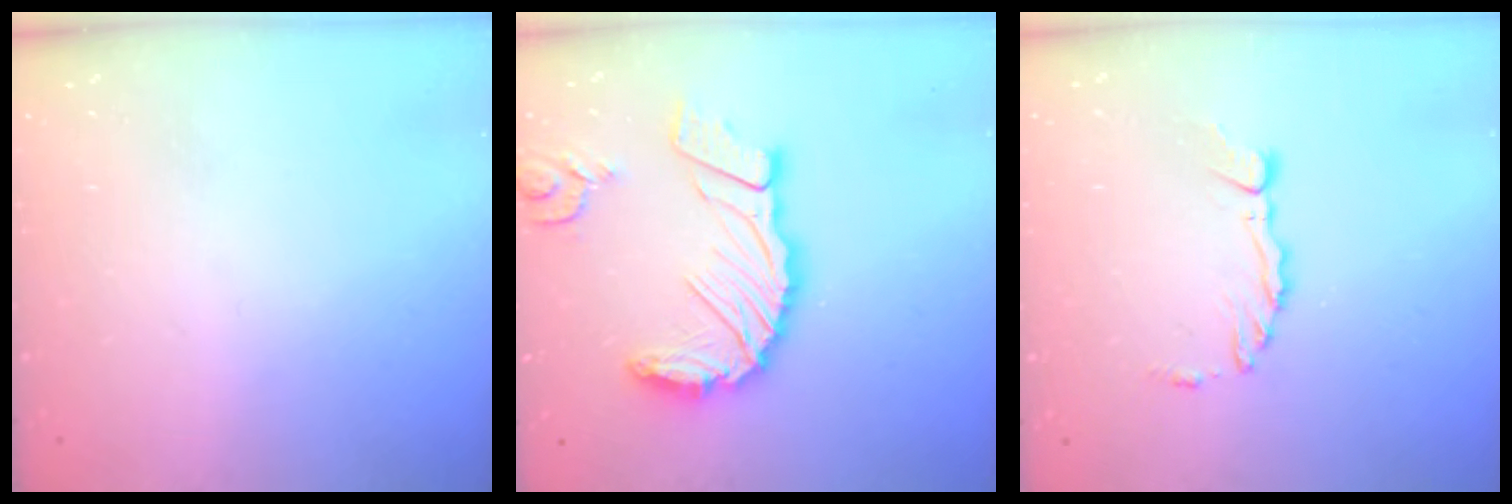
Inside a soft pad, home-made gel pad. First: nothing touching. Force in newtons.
{"total": 18.1, "press": 17.9, "slide": 2.4}
{"total": 3.6, "press": 3.5, "slide": 0.5}